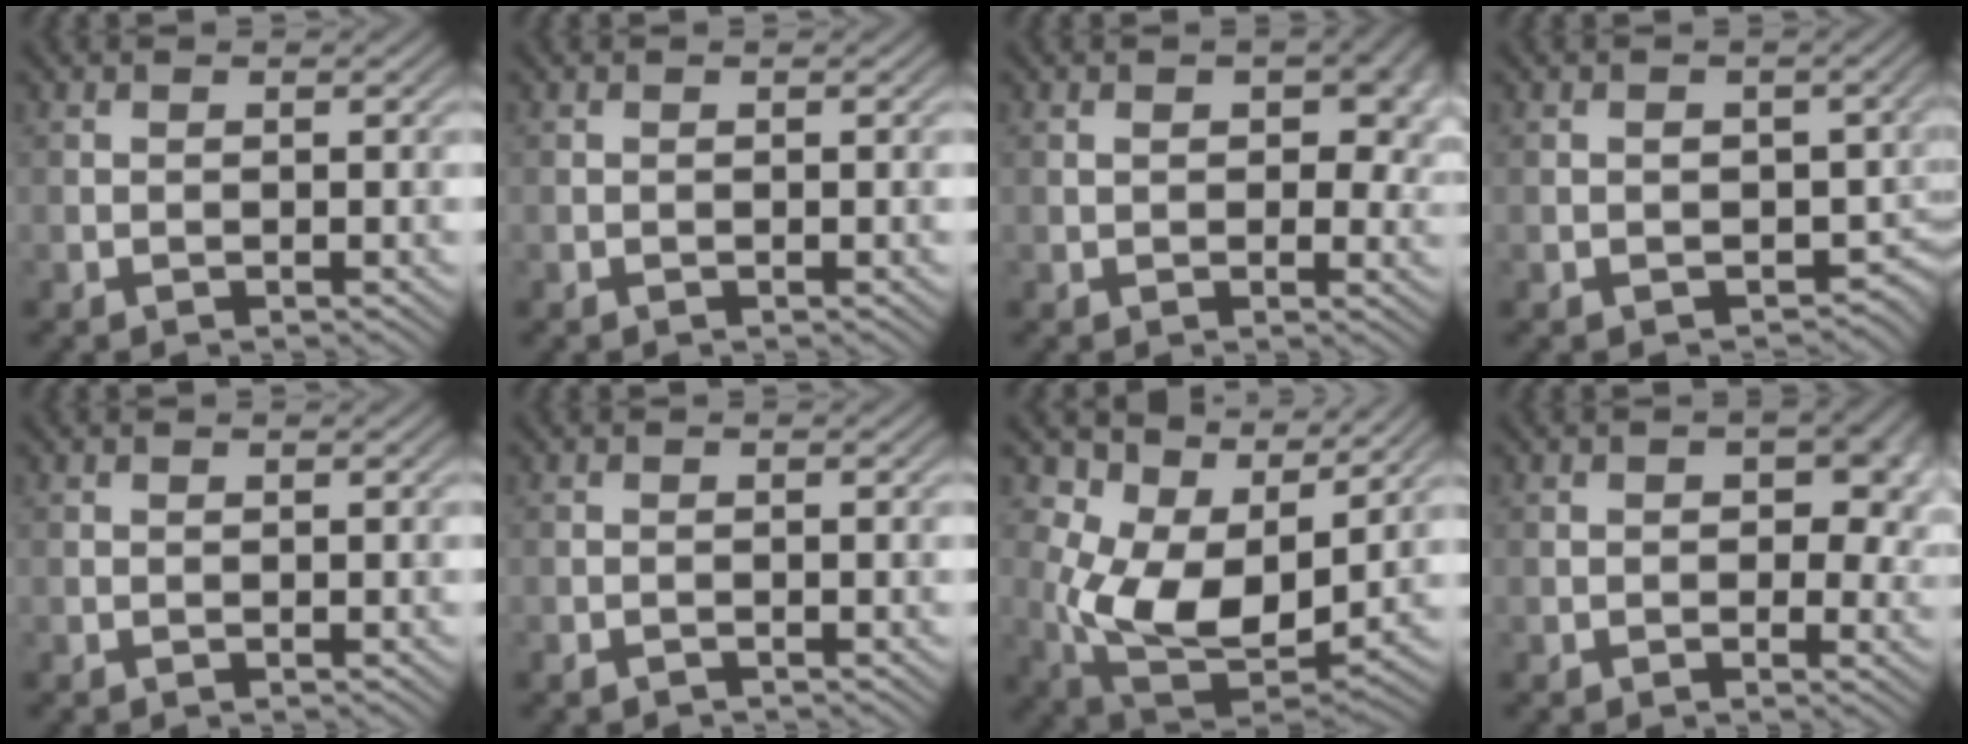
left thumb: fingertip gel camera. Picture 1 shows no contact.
{"total": 0.0}
{"total": 5.3, "force": [1.0, 3.2, 4.1], "torque": [-0.054, -0.006, 0.019]}
{"total": 4.6, "force": [-0.7, 3.5, 2.9], "torque": [-0.038, -0.017, -0.007]}
{"total": 0.0}
{"total": 0.8, "force": [-0.7, 0.1, 0.3], "torque": [-0.010, -0.001, -0.016]}
{"total": 11.9, "force": [4.5, 7.2, 8.3], "torque": [-0.189, -0.010, 0.088]}
{"total": 4.7, "force": [0.4, 2.9, 3.7], "torque": [-0.041, -0.008, 0.003]}